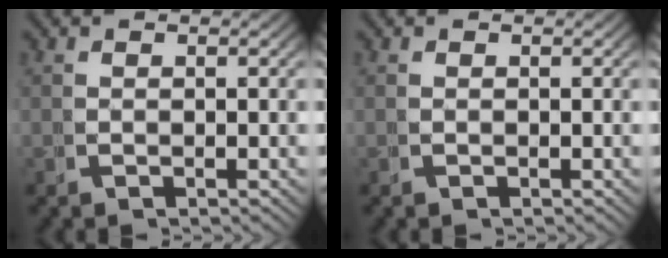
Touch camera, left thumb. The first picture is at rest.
{"total": 0.0}